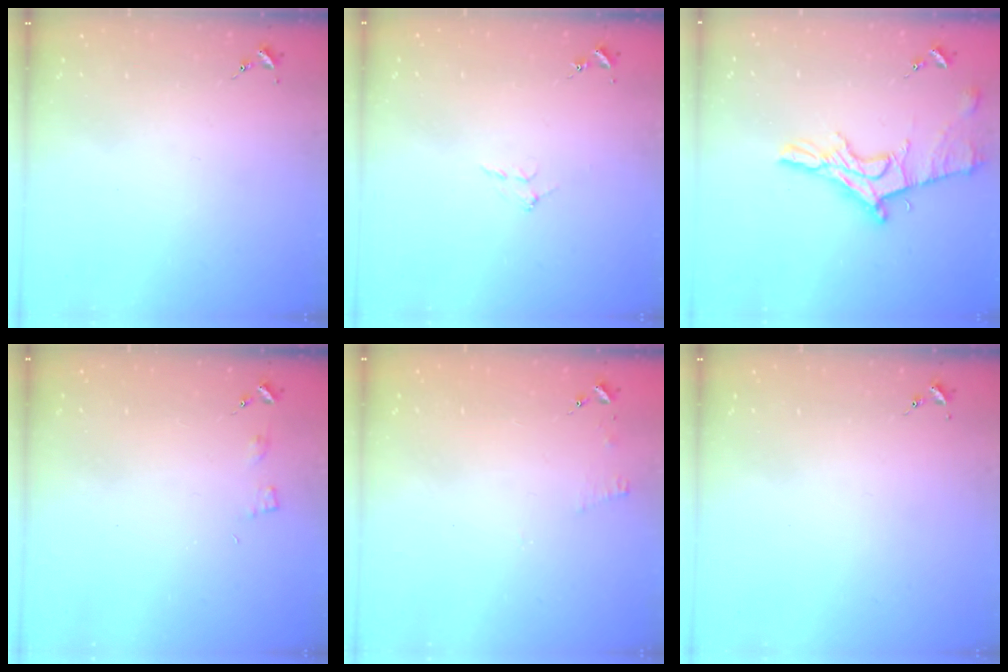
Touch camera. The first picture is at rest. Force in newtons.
{"total": 5.0, "press": 5.0, "slide": 0.9}
{"total": 14.1, "press": 14.1, "slide": 1.3}
{"total": 3.6, "press": 3.6, "slide": 0.5}
{"total": 4.7, "press": 4.6, "slide": 0.5}
{"total": 0.0}